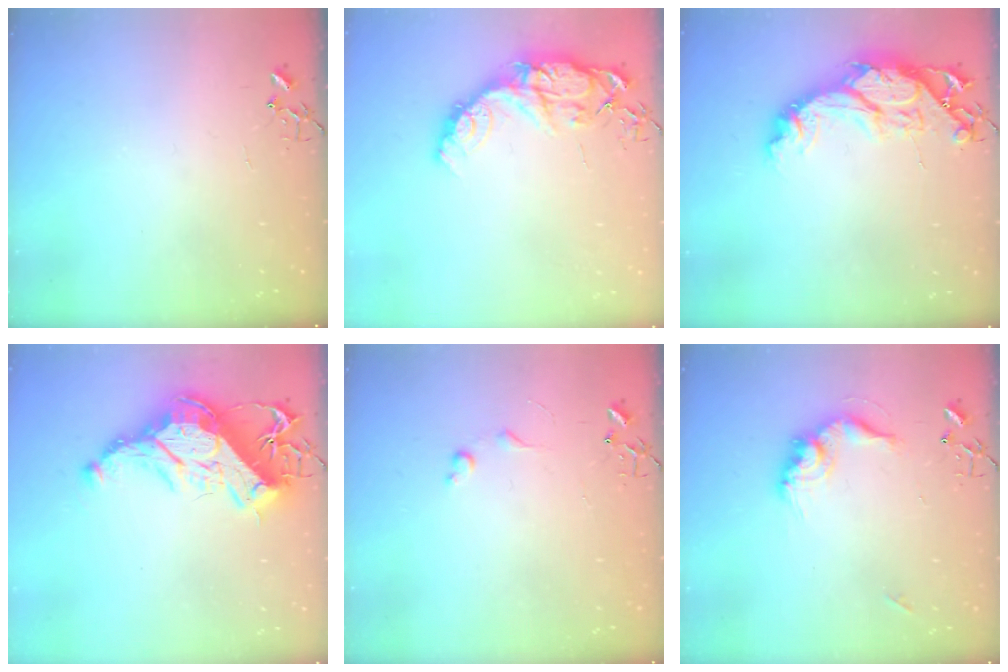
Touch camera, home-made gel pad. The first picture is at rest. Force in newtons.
{"total": 14.3, "press": 14.3, "slide": 1.1}
{"total": 17.1, "press": 17.1, "slide": 0.7}
{"total": 21.4, "press": 21.2, "slide": 2.9}
{"total": 5.9, "press": 5.8, "slide": 0.8}
{"total": 14.3, "press": 14.2, "slide": 1.4}